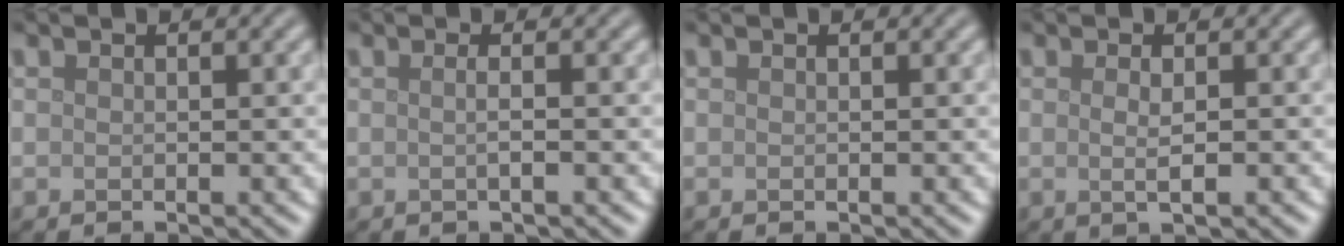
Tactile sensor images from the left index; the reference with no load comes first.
{"total": 1.9, "force": [0.3, 0.8, 1.7], "torque": [-0.006, -0.001, -0.016]}
{"total": 0.0}
{"total": 1.8, "force": [0.0, 0.4, 1.7], "torque": [-0.029, -0.001, -0.001]}